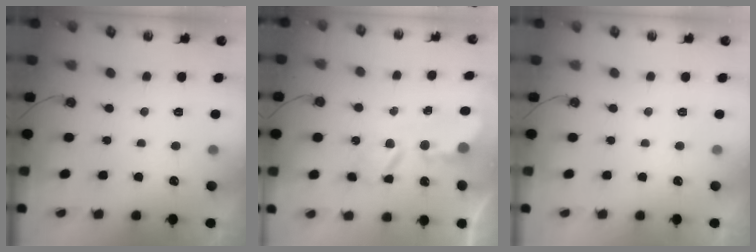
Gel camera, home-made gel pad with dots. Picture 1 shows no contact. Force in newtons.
{"total": 5.6, "press": 5.6, "slide": 0.3}
{"total": 0.0}